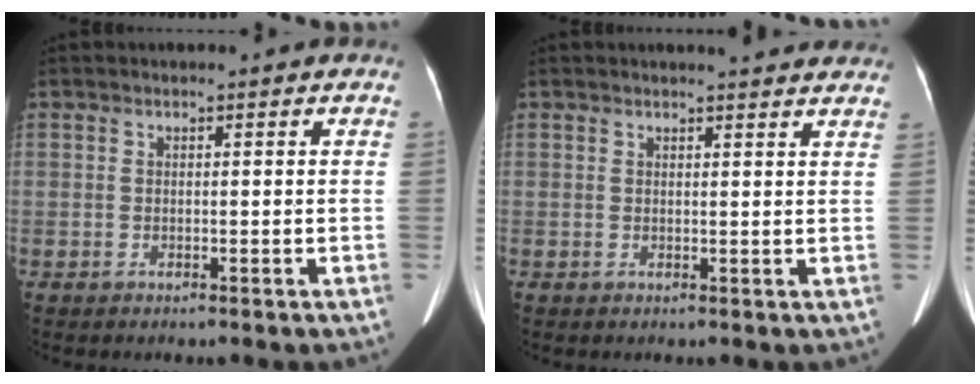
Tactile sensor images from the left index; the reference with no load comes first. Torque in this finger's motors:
{"motor_torque": [0.12, -0.14, 0.00, -0.01]}